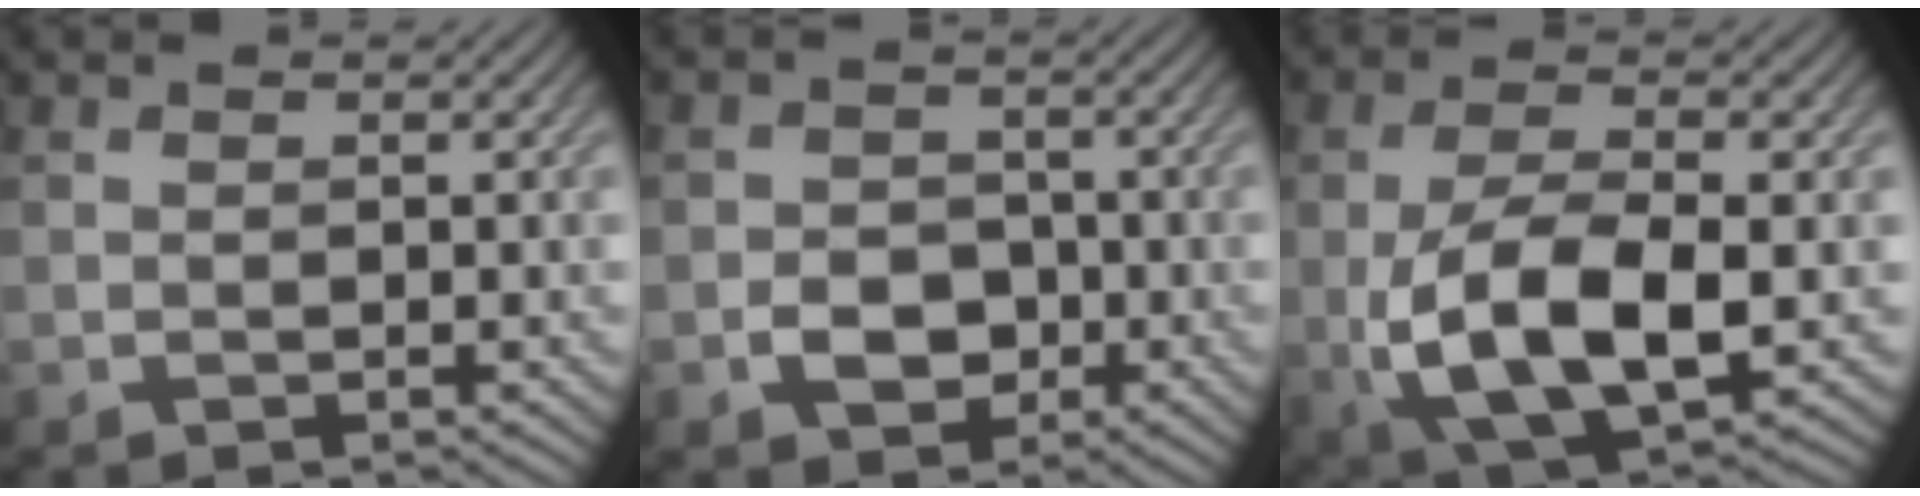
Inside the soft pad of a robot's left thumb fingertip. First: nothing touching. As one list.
[{"total": 3.7, "force": [-1.2, 3.0, 1.9], "torque": [-0.028, 0.003, -0.025]}, {"total": 11.0, "force": [-1.8, 5.0, 9.7], "torque": [-0.199, -0.010, -0.028]}]